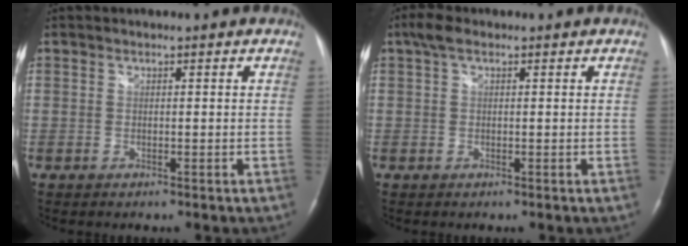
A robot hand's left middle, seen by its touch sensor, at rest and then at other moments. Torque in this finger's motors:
{"motor_torque": [0.50, -0.33, 0.17, 0.06]}